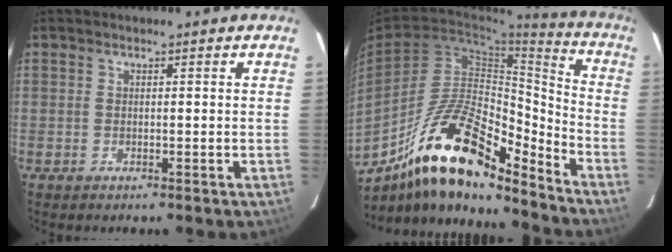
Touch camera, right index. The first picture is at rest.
{"total": 20.6, "force": [-14.5, 6.3, 13.2], "torque": [-0.231, 0.003, -0.253]}